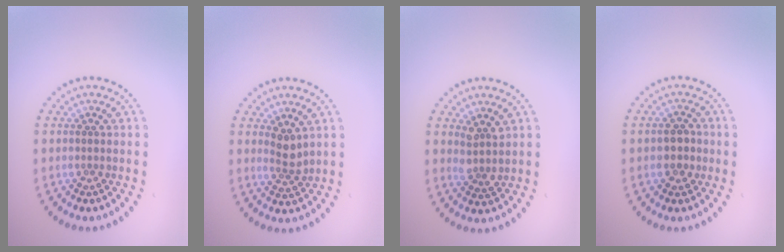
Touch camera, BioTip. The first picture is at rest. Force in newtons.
{"total": 2.0, "press": 1.6, "slide": 1.2}
{"total": 2.1, "press": 1.6, "slide": 1.2}
{"total": 1.9, "press": 1.7, "slide": 0.6}